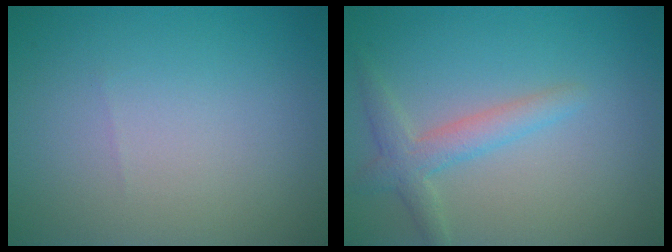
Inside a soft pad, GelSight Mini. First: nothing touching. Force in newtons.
{"total": 2.7, "press": 2.7, "slide": 0.3}